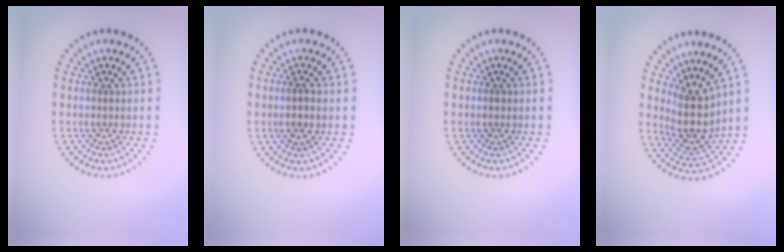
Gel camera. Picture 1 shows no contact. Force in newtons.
{"total": 1.1, "press": 1.0, "slide": 0.6}
{"total": 0.7, "press": 0.7, "slide": 0.1}
{"total": 3.7, "press": 3.0, "slide": 2.2}